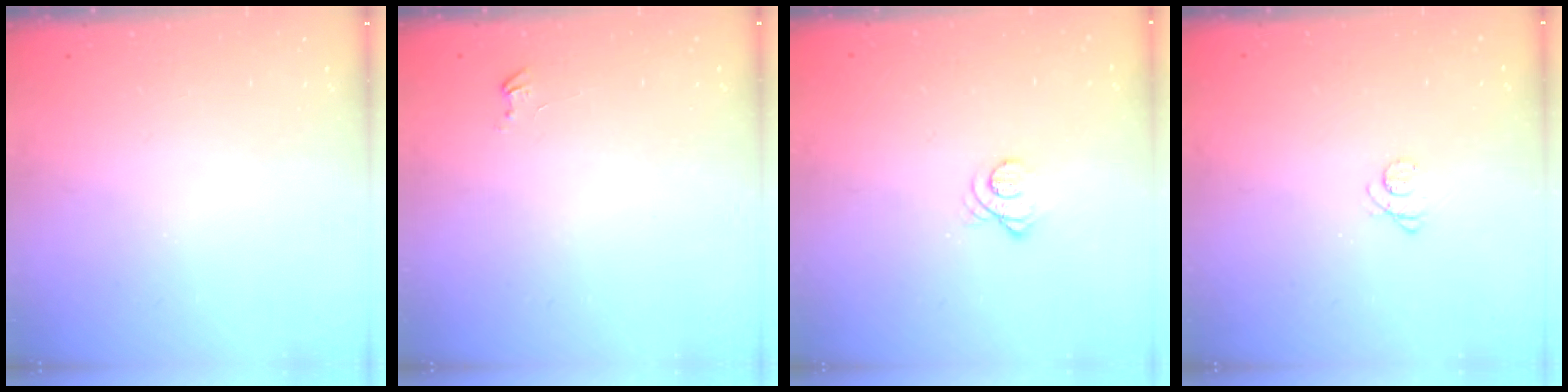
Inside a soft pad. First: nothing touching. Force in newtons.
{"total": 2.6, "press": 2.6, "slide": 0.3}
{"total": 3.2, "press": 3.2, "slide": 0.7}
{"total": 2.5, "press": 2.5, "slide": 0.3}